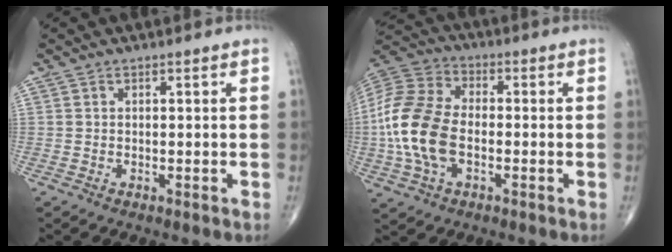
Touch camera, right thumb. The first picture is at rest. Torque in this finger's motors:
{"motor_torque": [0.01, 0.75, 1.34, -0.12, 0.19]}